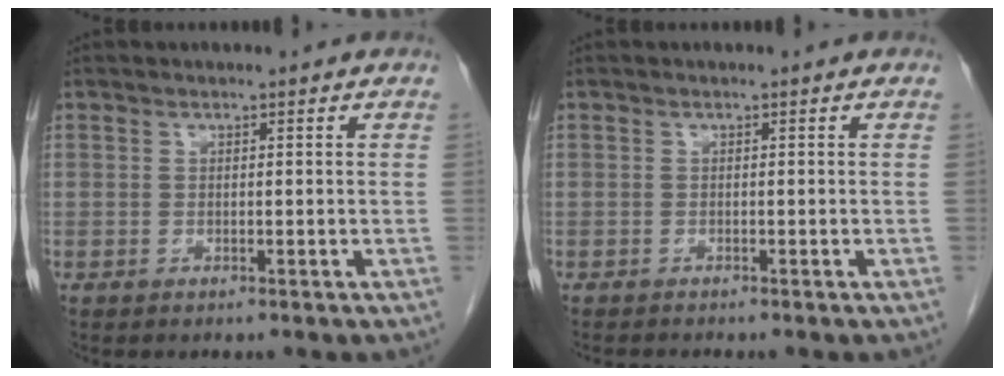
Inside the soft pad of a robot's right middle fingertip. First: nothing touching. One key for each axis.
{"total": 0.9, "fx": -0.8, "fy": -0.3, "fz": 0.1, "tx": -0.008, "ty": -0.004, "tz": -0.015}